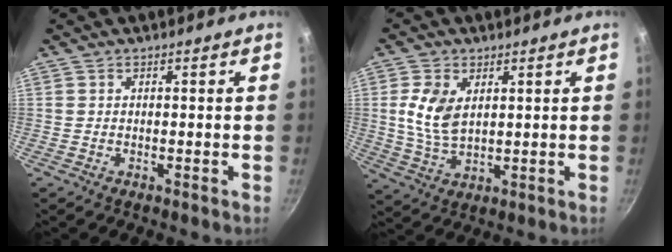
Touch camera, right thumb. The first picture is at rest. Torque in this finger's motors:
{"motor_torque": [-0.61, 0.87, 0.89, 0.26, 0.03]}